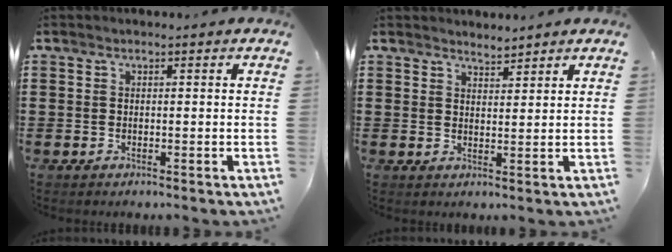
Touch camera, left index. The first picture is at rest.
{"total": 2.4, "force": [2.4, 0.3, -0.1], "torque": [-0.004, -0.002, 0.046]}